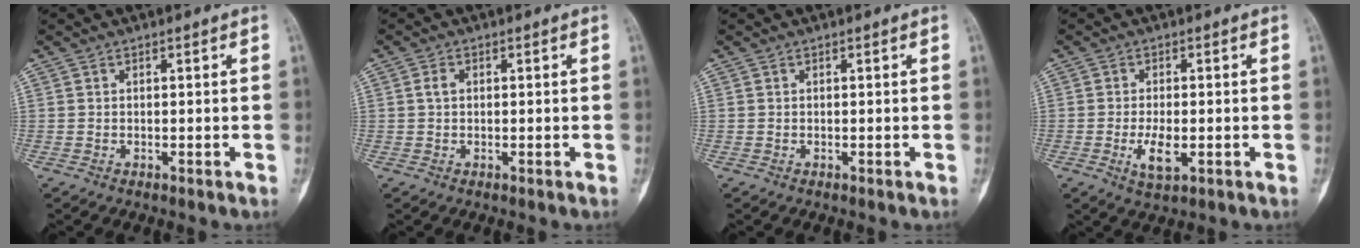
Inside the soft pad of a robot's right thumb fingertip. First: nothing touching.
{"total": 1.6, "force": [0.3, 1.1, 1.2], "torque": [-0.022, 0.005, 0.003]}
{"total": 0.0}
{"total": 4.9, "force": [-1.2, 2.1, 4.2], "torque": [-0.078, -0.005, -0.016]}